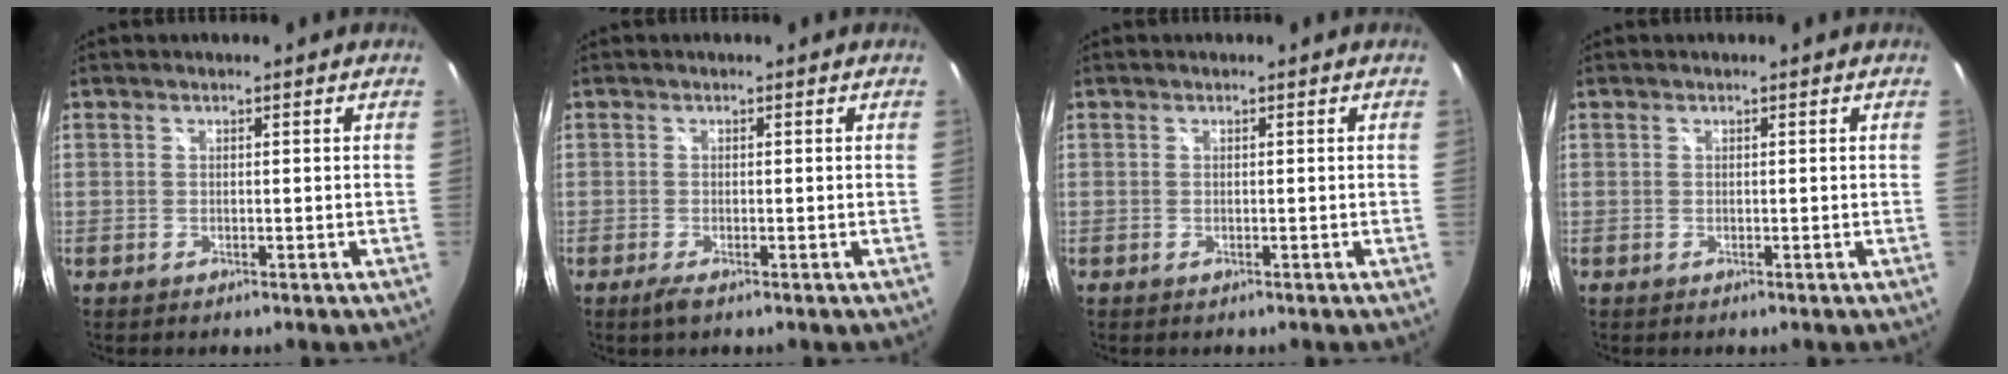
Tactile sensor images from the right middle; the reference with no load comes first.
{"total": 1.8, "force": [-1.1, 0.2, 1.5], "torque": [-0.029, -0.008, -0.019]}
{"total": 0.0}
{"total": 0.0}